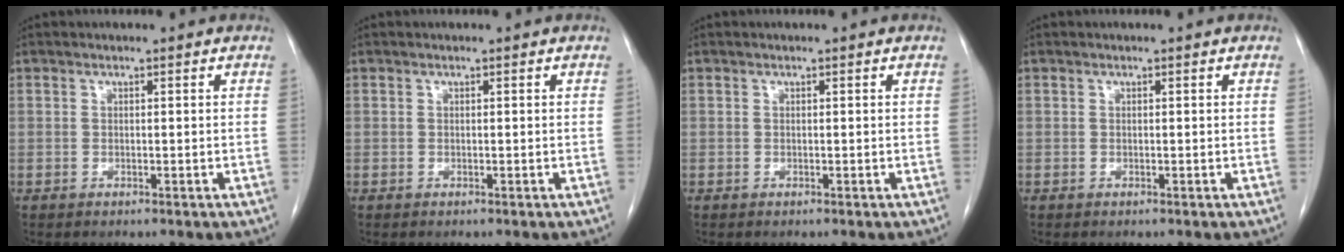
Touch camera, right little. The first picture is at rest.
{"total": 0.0}
{"total": 0.0}
{"total": 0.0}